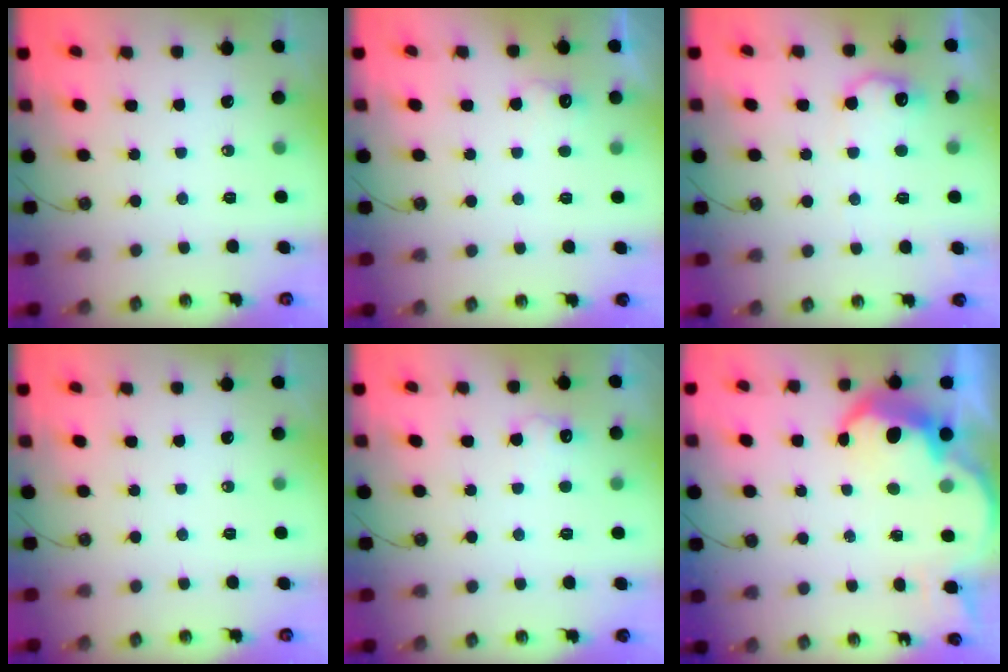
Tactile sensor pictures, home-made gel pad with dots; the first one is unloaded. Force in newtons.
{"total": 5.7, "press": 5.6, "slide": 1.3}
{"total": 10.1, "press": 10.1, "slide": 0.4}
{"total": 0.0}
{"total": 7.1, "press": 7.0, "slide": 1.3}
{"total": 8.2, "press": 8.1, "slide": 0.4}